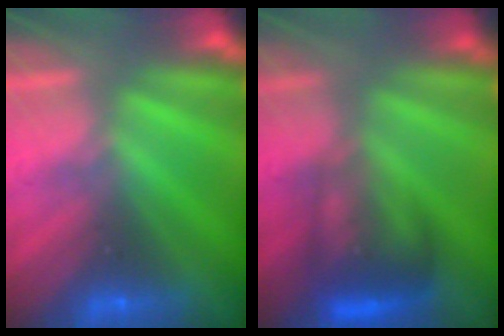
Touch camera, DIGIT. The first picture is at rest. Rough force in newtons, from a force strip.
{"total": 8.5}